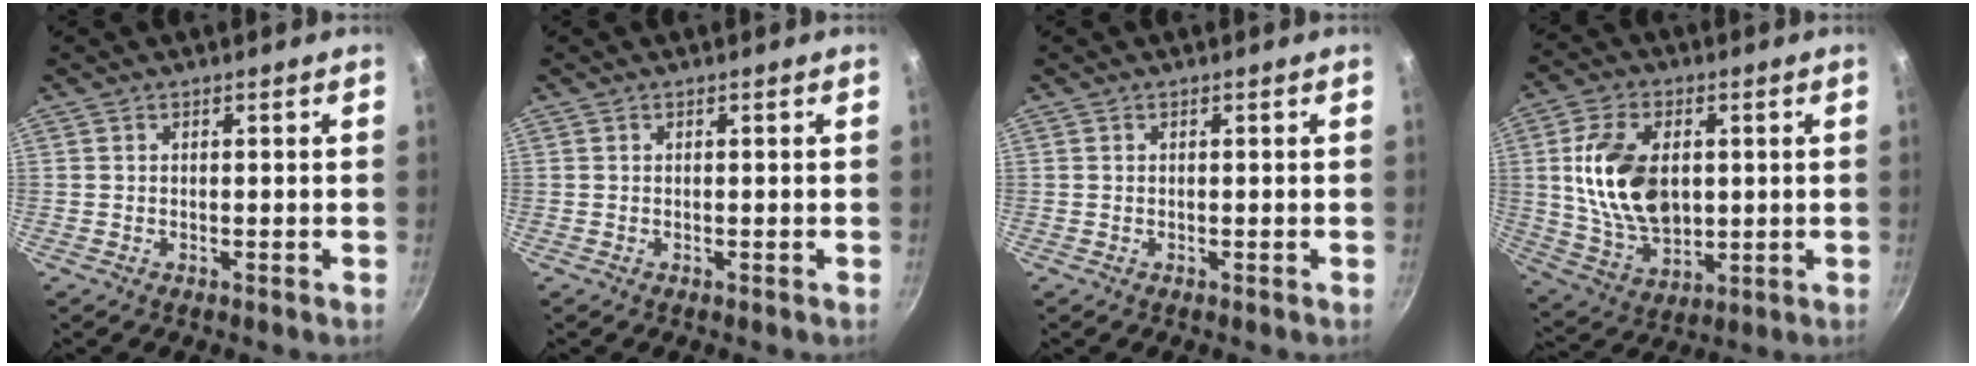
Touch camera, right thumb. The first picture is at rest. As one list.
[{"total": 0.0}, {"total": 0.0}, {"total": 16.4, "force": [2.0, 10.5, 12.4], "torque": [-0.210, -0.010, 0.046]}]